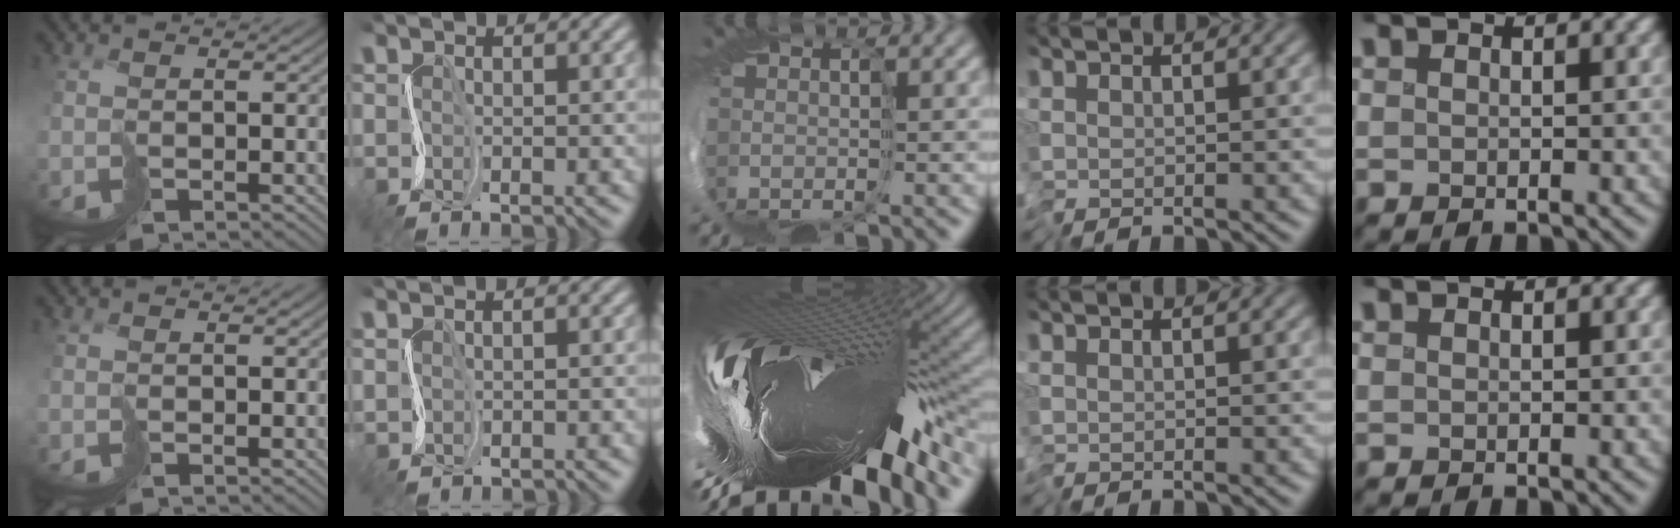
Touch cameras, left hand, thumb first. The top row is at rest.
{"index": {"total": 0.9, "force": [0.8, 0.1, -0.4], "torque": [0.009, 0.007, 0.017]}, "middle": {"total": 15.0, "force": [-3.1, 4.5, 13.9], "torque": [-0.234, -0.014, -0.062]}}